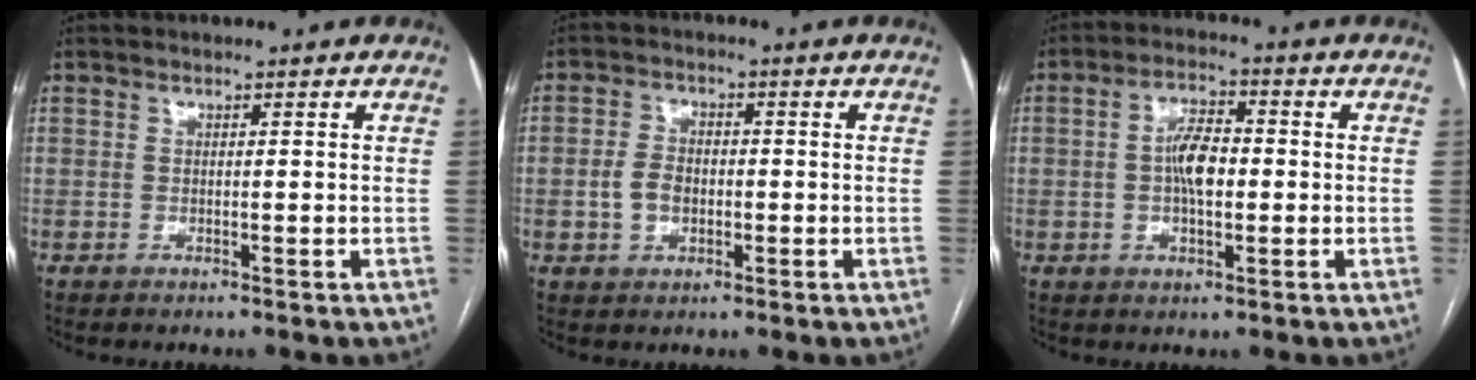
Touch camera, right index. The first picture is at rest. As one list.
[{"total": 4.2, "force": [-0.8, 3.0, 2.8], "torque": [-0.059, 0.010, -0.011]}, {"total": 6.1, "force": [-0.2, 2.5, 5.5], "torque": [-0.106, 0.011, -0.007]}]